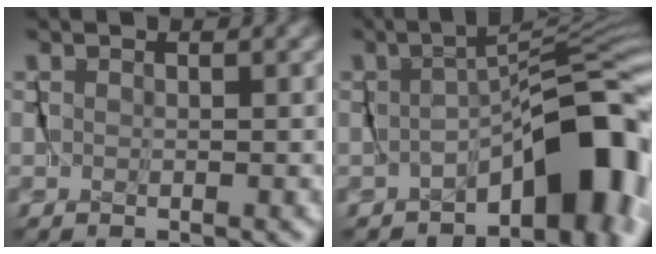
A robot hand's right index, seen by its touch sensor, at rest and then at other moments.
{"total": 7.0, "force": [-3.7, 2.2, 5.5], "torque": [-0.061, -0.002, -0.056]}